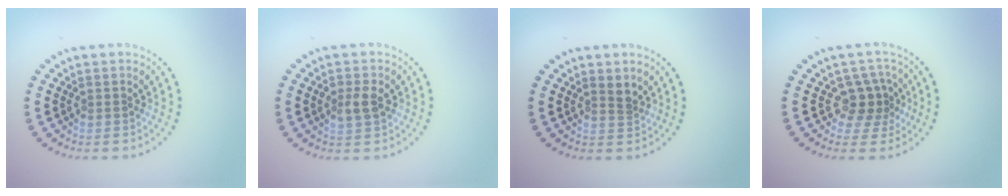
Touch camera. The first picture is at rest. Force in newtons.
{"total": 2.0, "press": 2.0, "slide": 0.4}
{"total": 1.4, "press": 1.2, "slide": 0.9}
{"total": 2.8, "press": 2.2, "slide": 1.7}